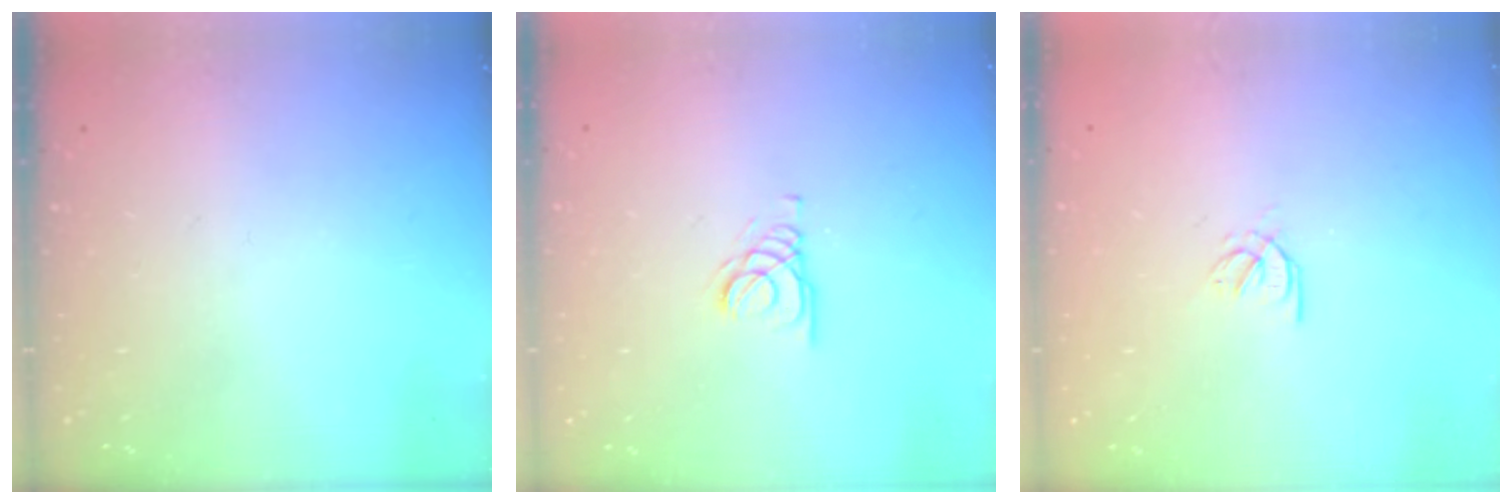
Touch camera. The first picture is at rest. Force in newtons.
{"total": 1.6, "press": 1.6, "slide": 0.2}
{"total": 2.6, "press": 2.5, "slide": 0.6}